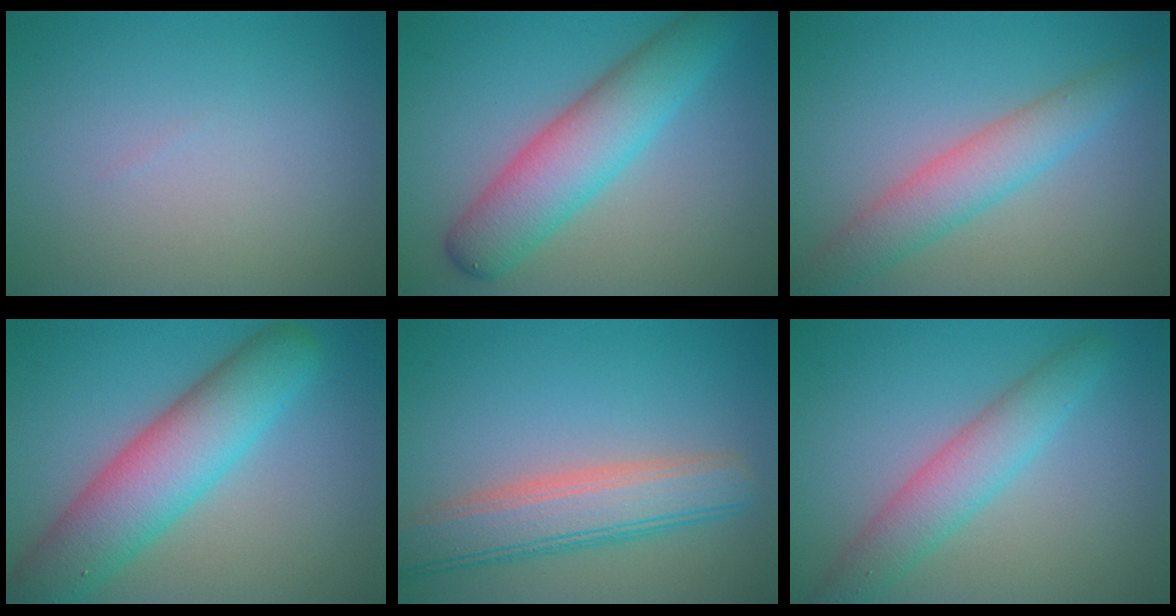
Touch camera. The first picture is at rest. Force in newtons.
{"total": 6.5, "press": 6.5, "slide": 0.2}
{"total": 4.2, "press": 4.2, "slide": 0.2}
{"total": 8.3, "press": 8.3, "slide": 0.4}
{"total": 5.9, "press": 5.9, "slide": 0.6}
{"total": 4.2, "press": 4.1, "slide": 0.2}